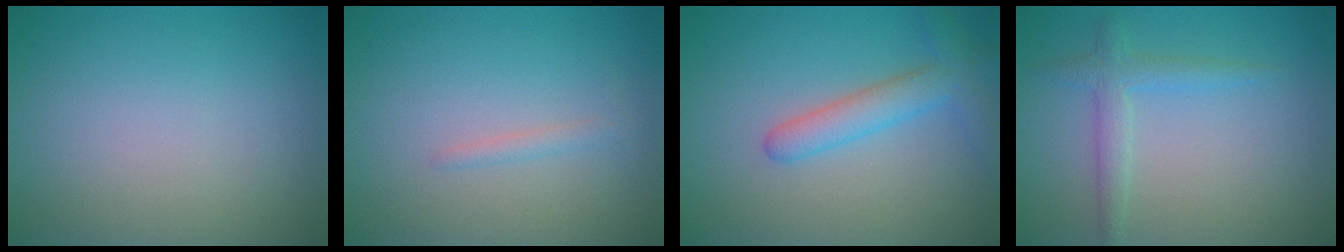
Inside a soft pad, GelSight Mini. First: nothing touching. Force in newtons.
{"total": 1.0, "press": 1.0, "slide": 0.0}
{"total": 3.5, "press": 3.5, "slide": 0.2}
{"total": 2.2, "press": 2.2, "slide": 0.1}